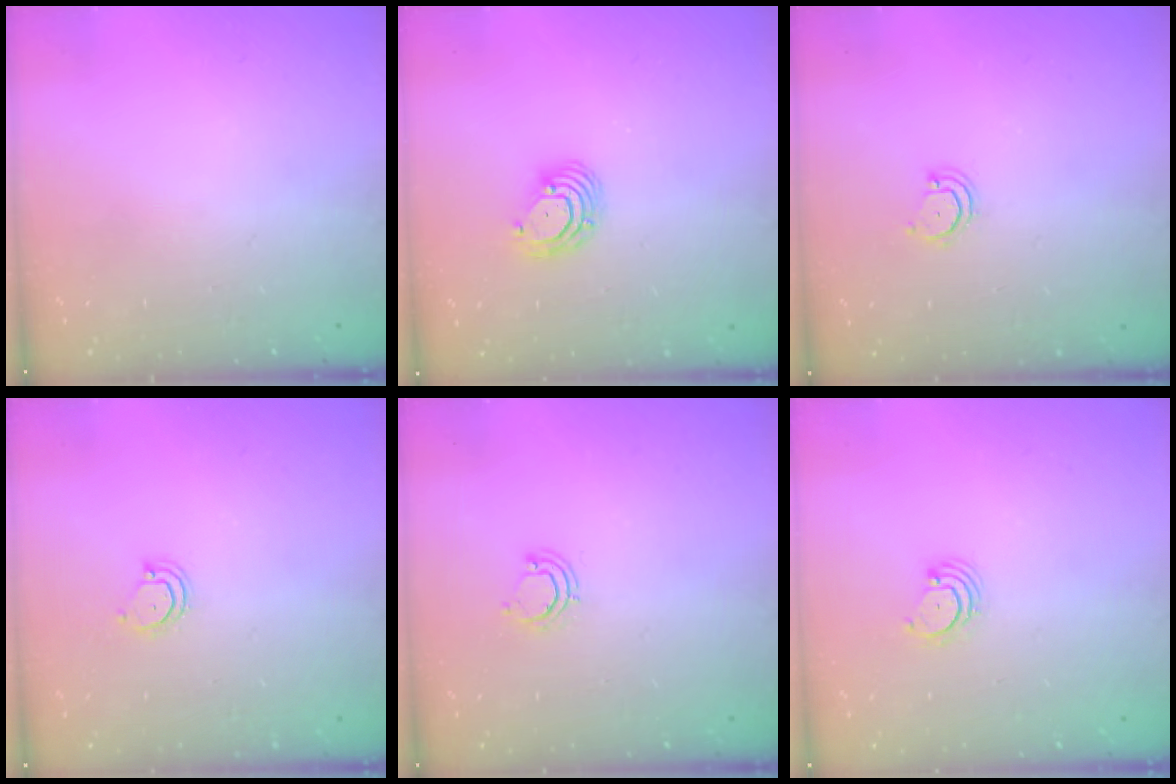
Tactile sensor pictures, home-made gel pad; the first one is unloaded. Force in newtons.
{"total": 5.8, "press": 5.7, "slide": 0.8}
{"total": 3.3, "press": 3.3, "slide": 0.2}
{"total": 3.8, "press": 3.8, "slide": 0.4}
{"total": 4.6, "press": 4.6, "slide": 0.3}
{"total": 2.7, "press": 2.7, "slide": 0.3}